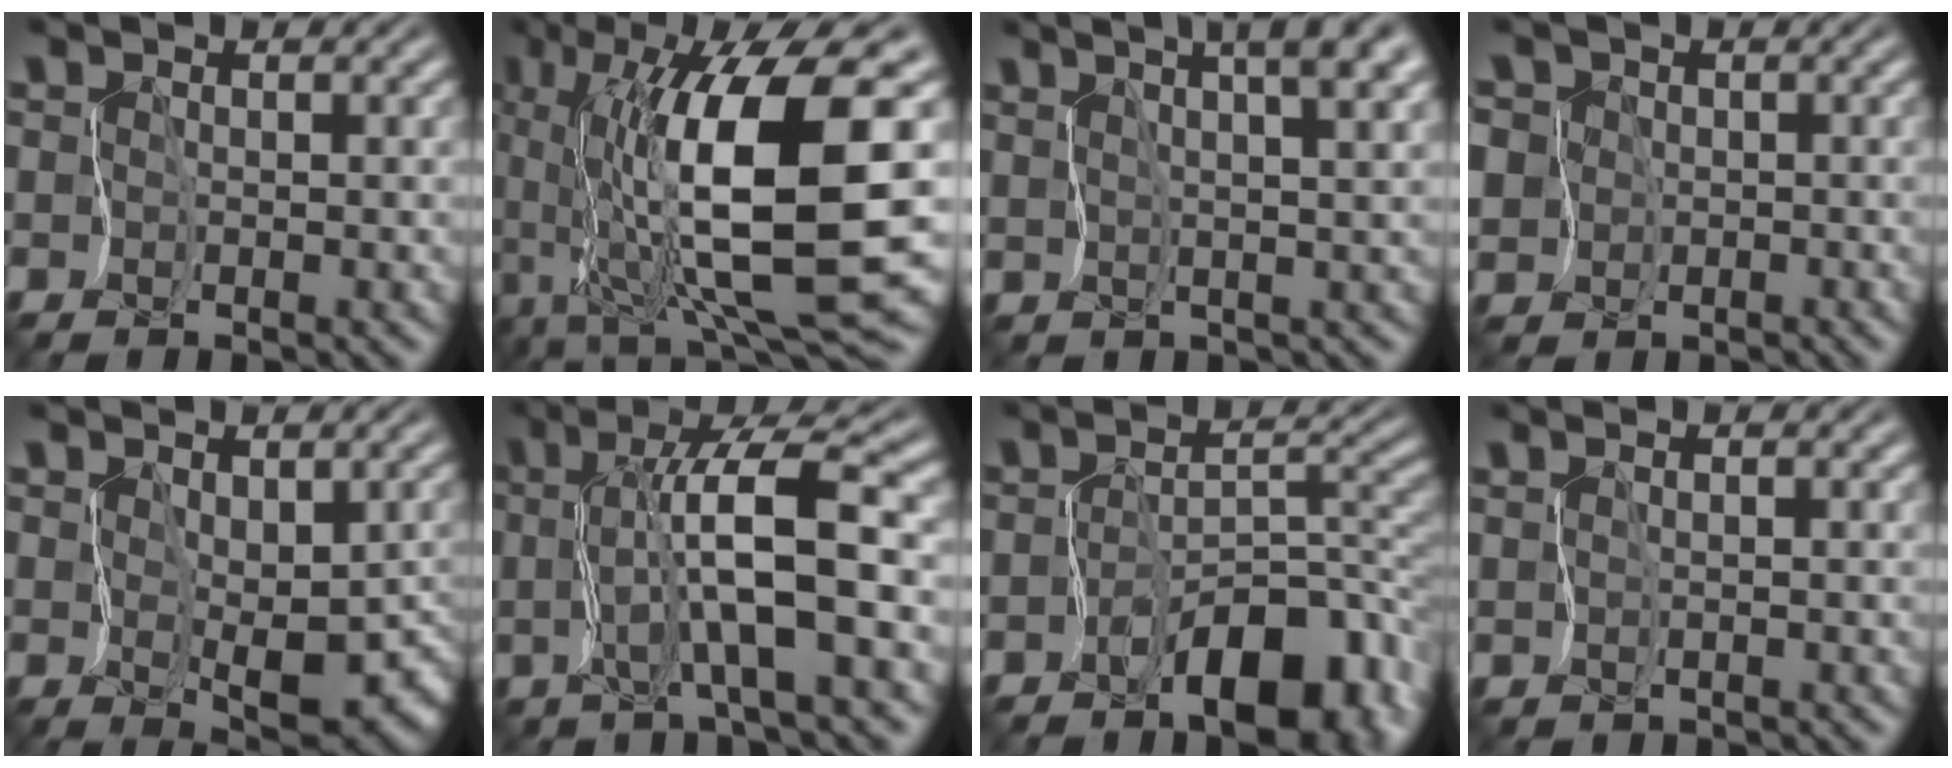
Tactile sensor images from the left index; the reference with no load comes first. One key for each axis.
{"total": 11.3, "fx": 0.8, "fy": 0.9, "fz": 11.3, "tx": -0.187, "ty": -0.016, "tz": 0.036}
{"total": 7.3, "fx": 4.8, "fy": 1.5, "fz": 5.3, "tx": -0.075, "ty": 0.008, "tz": 0.077}
{"total": 7.7, "fx": 1.5, "fy": 7.0, "fz": 2.9, "tx": -0.085, "ty": 0.016, "tz": 0.001}
{"total": 7.8, "fx": 0.5, "fy": 4.5, "fz": 6.4, "tx": -0.088, "ty": -0.035, "tz": 0.030}
{"total": 5.5, "fx": -0.5, "fy": -0.5, "fz": 5.4, "tx": -0.111, "ty": 0.000, "tz": 0.001}
{"total": 7.8, "fx": -5.2, "fy": 2.8, "fz": 5.2, "tx": -0.066, "ty": -0.014, "tz": -0.077}
{"total": 1.5, "fx": 0.3, "fy": -1.3, "fz": -0.7, "tx": 0.004, "ty": -0.013, "tz": 0.021}